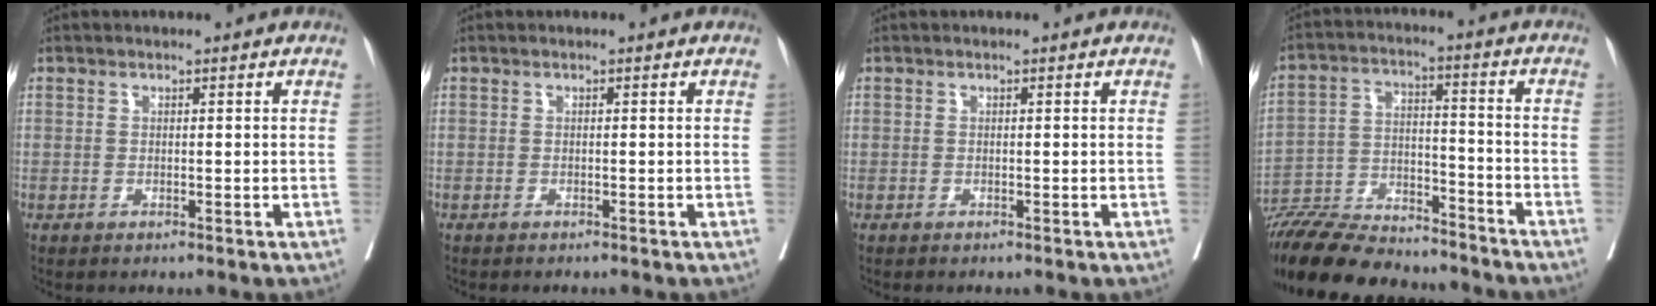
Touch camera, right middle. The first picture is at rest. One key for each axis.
{"total": 1.4, "fx": -1.2, "fy": 0.2, "fz": 0.5, "tx": -0.010, "ty": -0.002, "tz": -0.016}
{"total": 0.0}
{"total": 19.3, "fx": -17.5, "fy": 3.7, "fz": 7.0, "tx": -0.143, "ty": -0.011, "tz": -0.285}